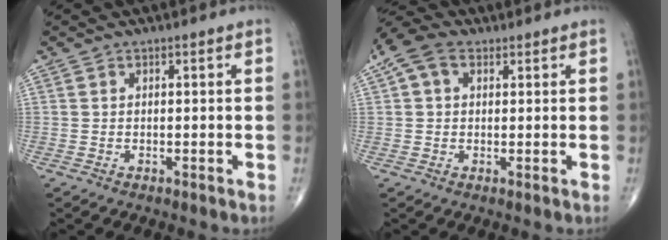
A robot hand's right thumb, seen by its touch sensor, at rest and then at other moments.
{"total": 6.7, "force": [2.6, 4.5, 4.3], "torque": [-0.086, 0.022, 0.042]}